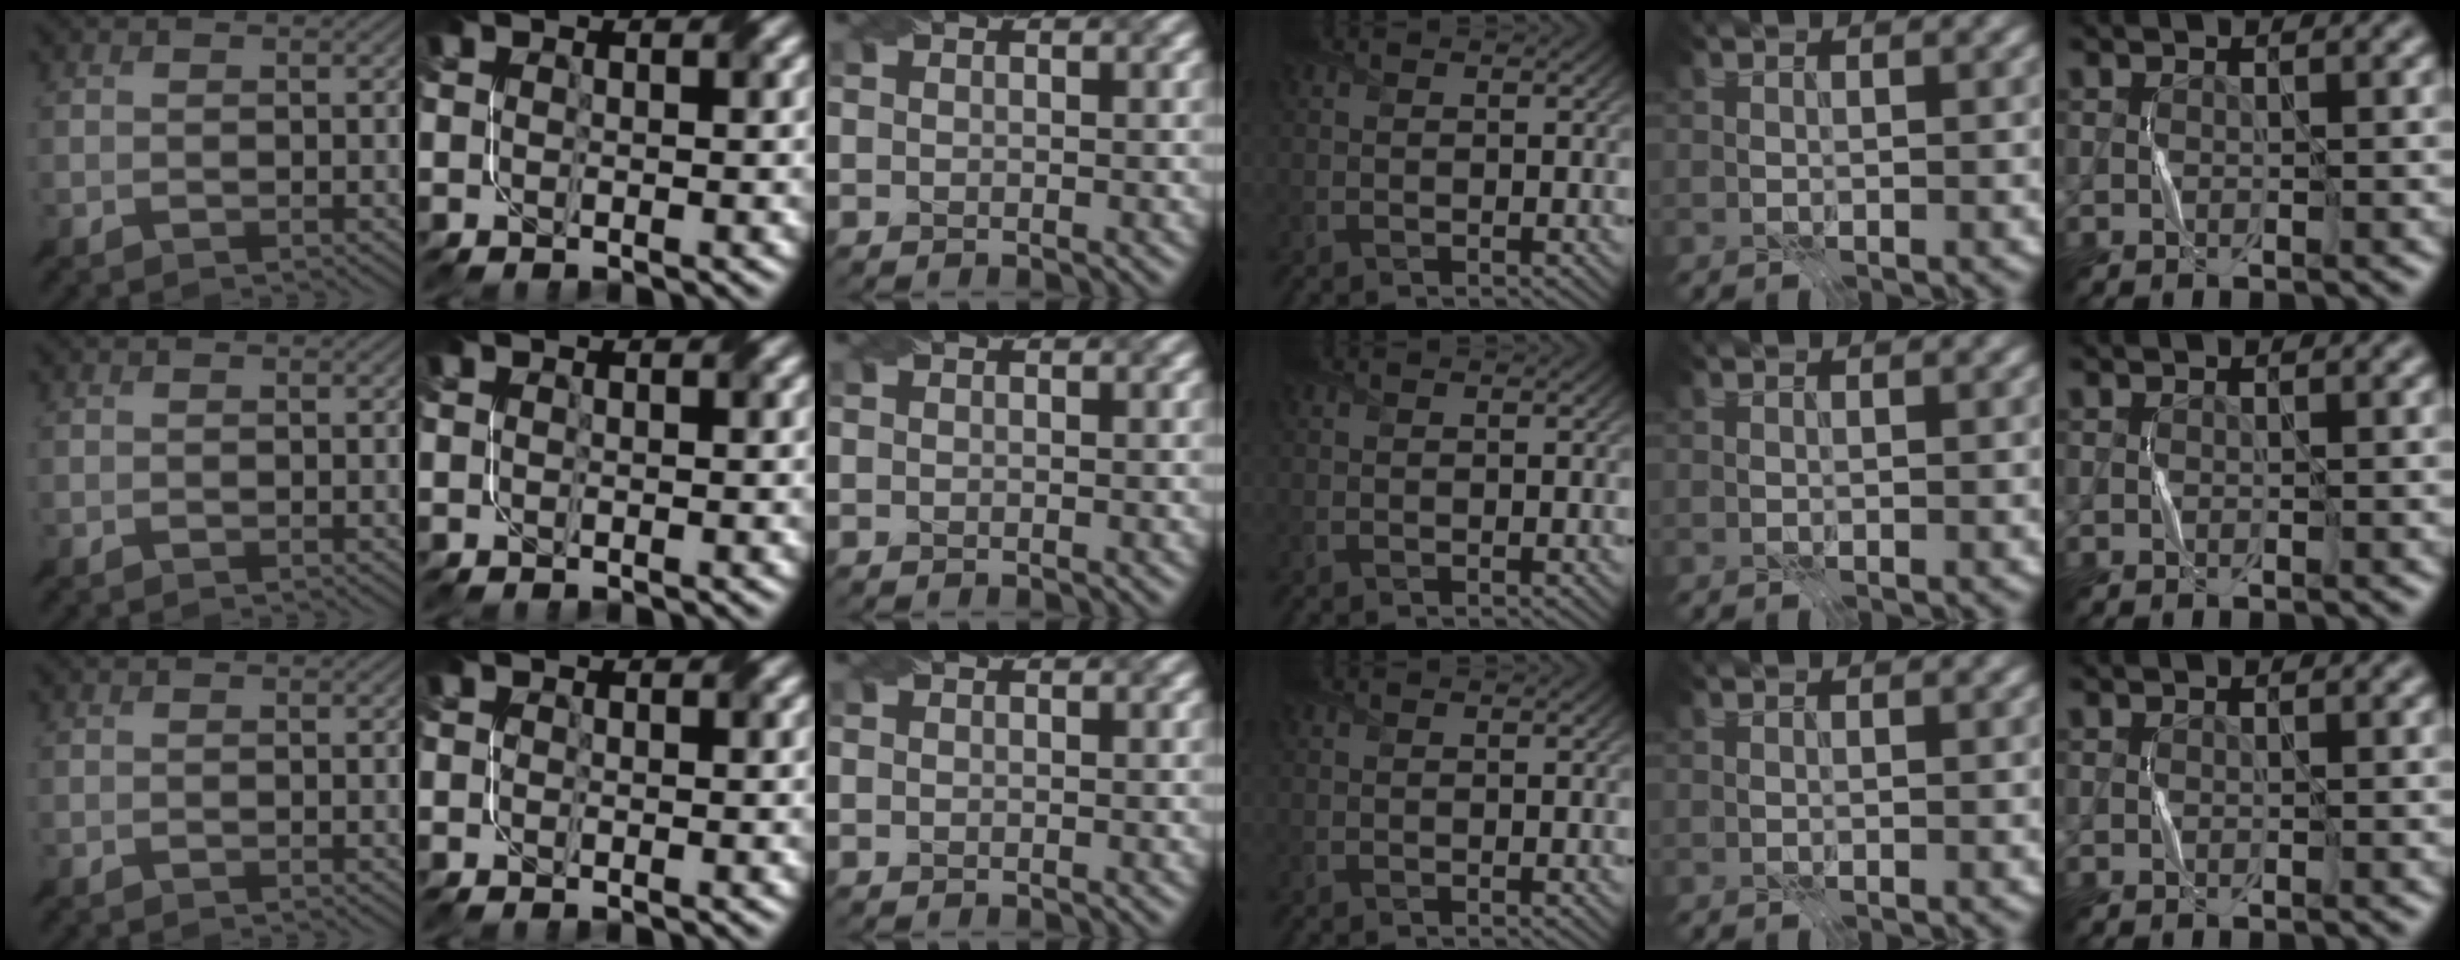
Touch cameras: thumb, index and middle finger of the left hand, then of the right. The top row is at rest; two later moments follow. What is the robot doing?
{"motion": "fold", "object": "coffee filter"}